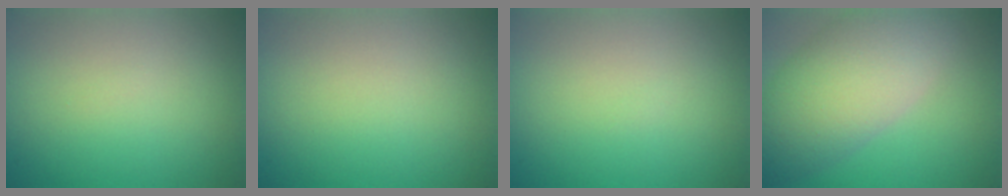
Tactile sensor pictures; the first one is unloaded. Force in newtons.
{"total": 0.0}
{"total": 0.0}
{"total": 8.3, "press": 8.2, "slide": 0.8}